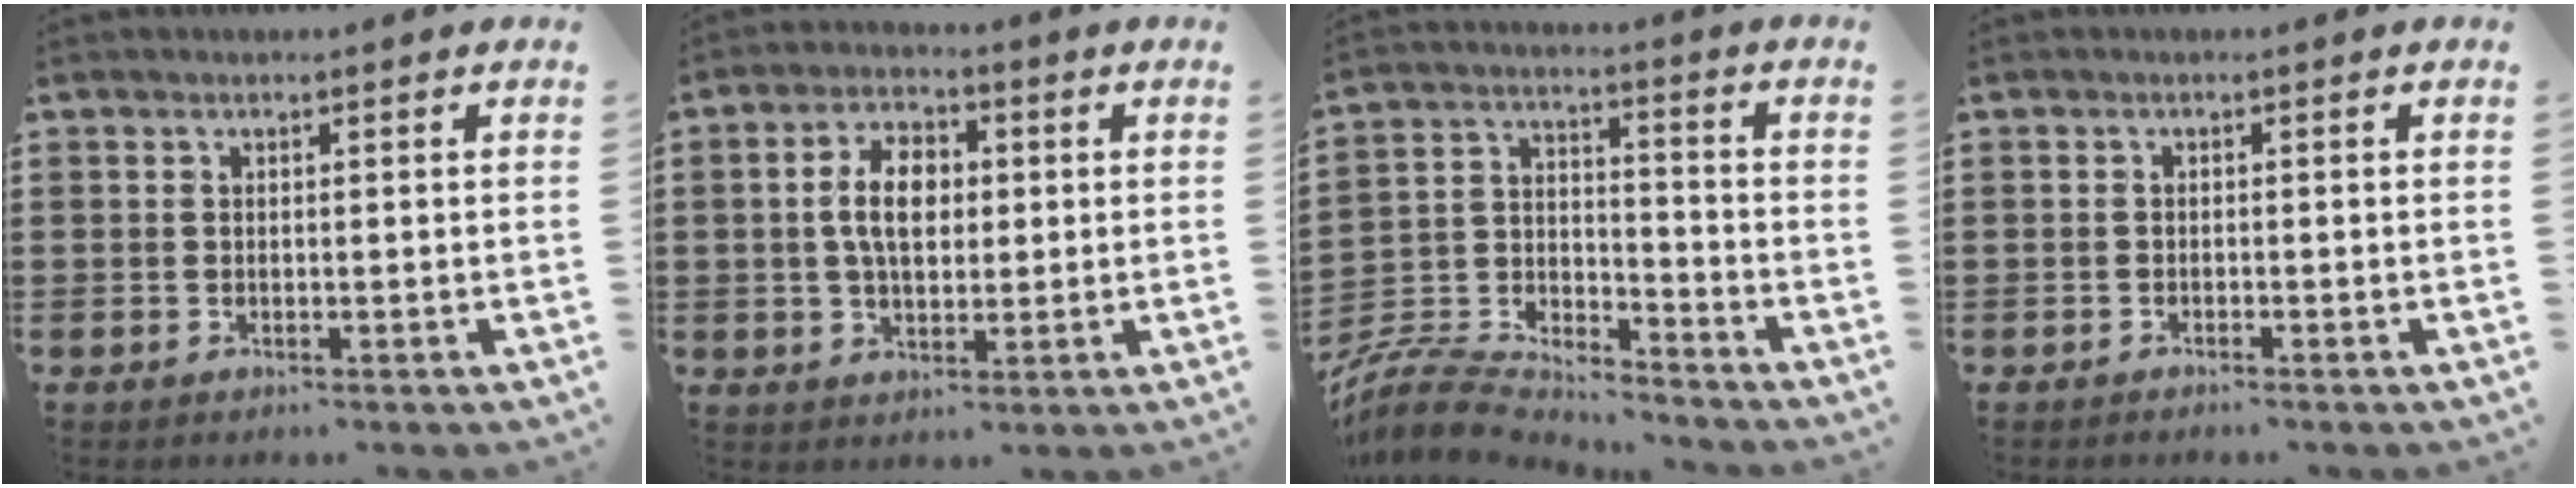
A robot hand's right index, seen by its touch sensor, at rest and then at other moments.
{"total": 7.2, "force": [0.5, 4.2, 5.8], "torque": [-0.118, 0.013, 0.003]}
{"total": 7.7, "force": [-7.4, 1.3, 1.5], "torque": [-0.050, -0.005, -0.152]}
{"total": 0.7, "force": [-0.6, -0.1, 0.1], "torque": [-0.004, -0.005, -0.012]}